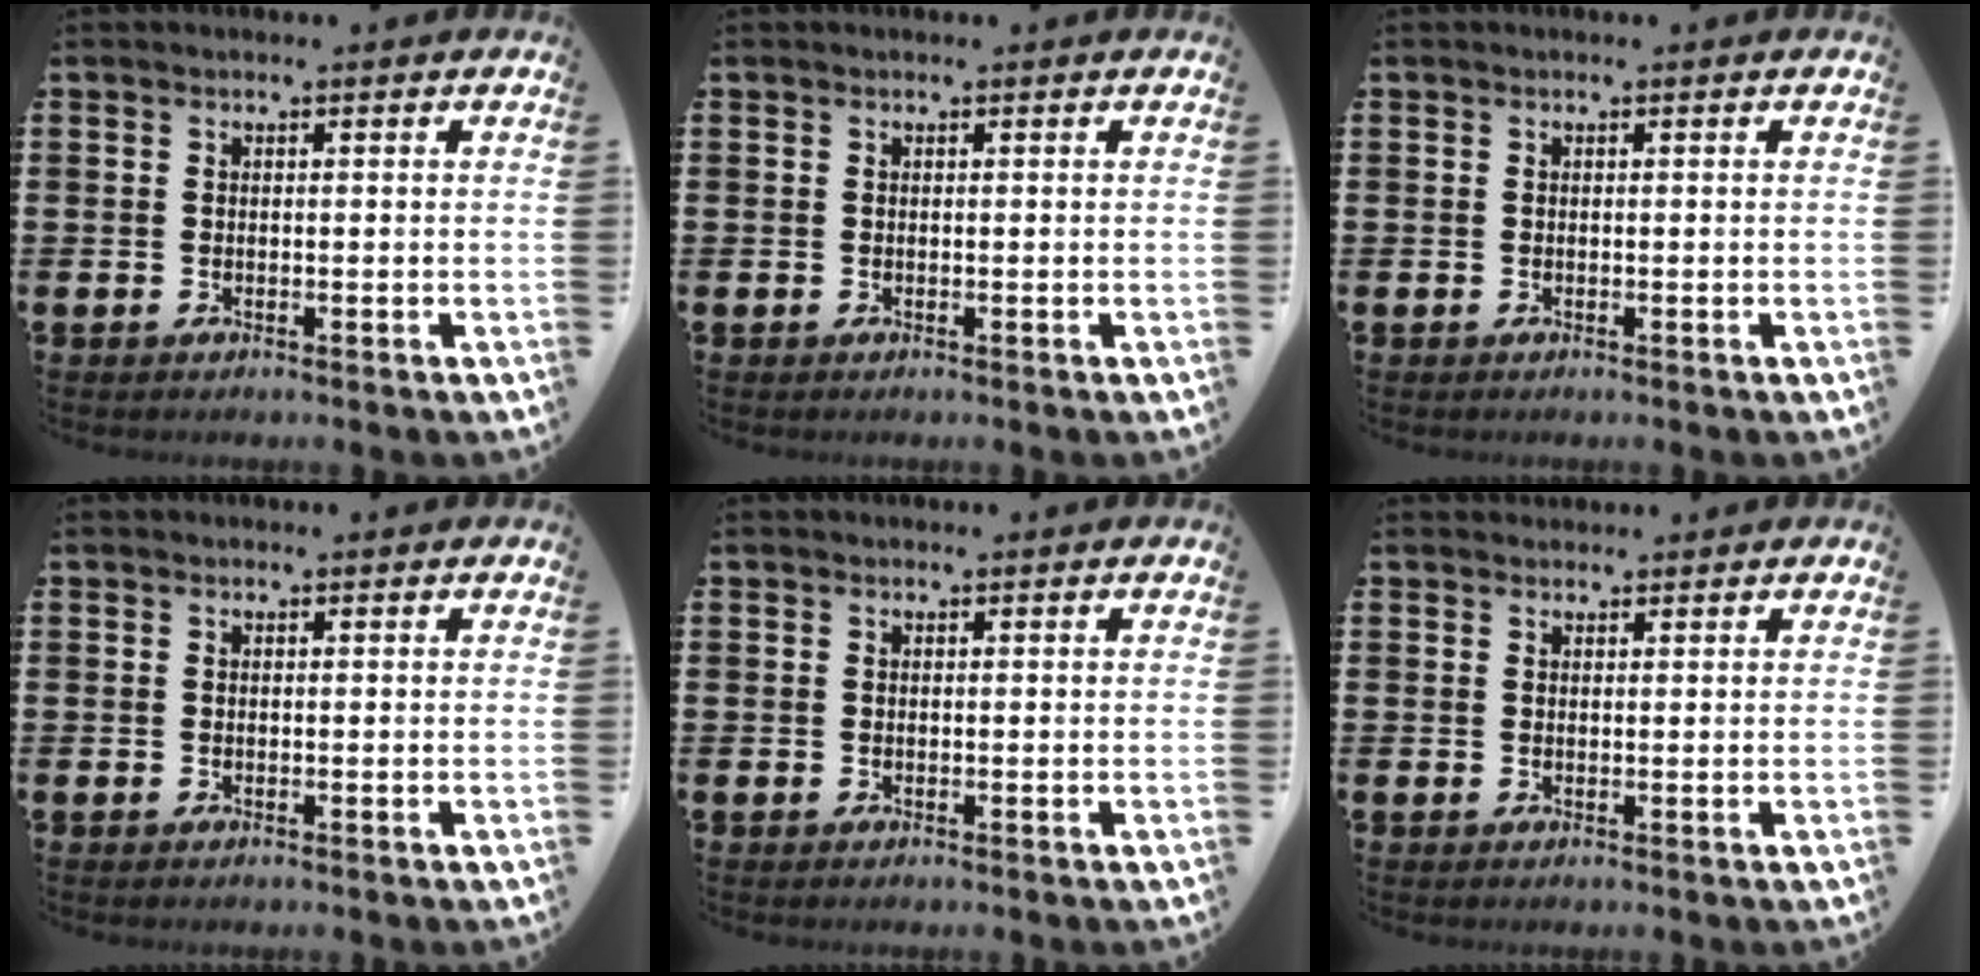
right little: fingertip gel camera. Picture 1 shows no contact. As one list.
[{"total": 0.0}, {"total": 0.0}, {"total": 0.0}, {"total": 0.0}, {"total": 1.1, "force": [1.0, 0.3, -0.1], "torque": [0.016, -0.002, 0.016]}]